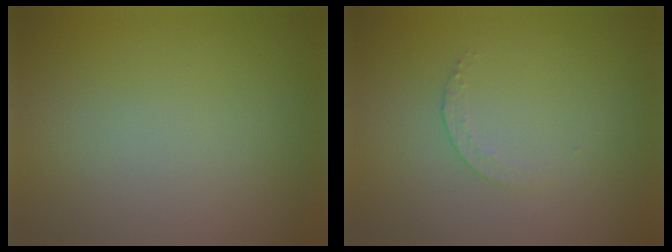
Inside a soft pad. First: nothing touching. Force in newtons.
{"total": 1.2, "press": 0.5, "slide": 1.1}